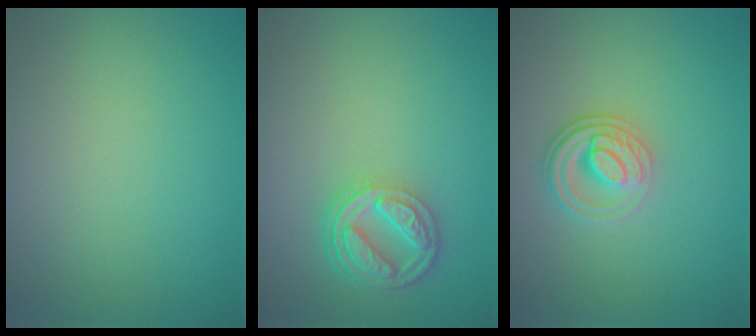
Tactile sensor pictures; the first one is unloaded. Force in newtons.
{"total": 4.3, "press": 3.6, "slide": 2.3}
{"total": 2.8, "press": 2.5, "slide": 1.3}